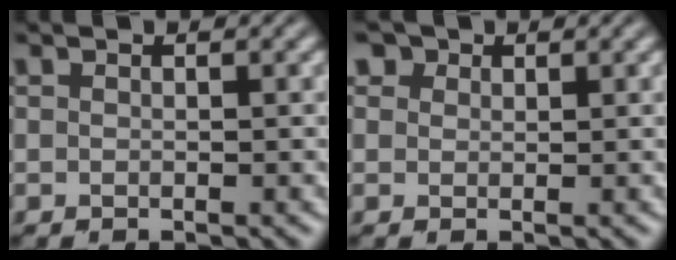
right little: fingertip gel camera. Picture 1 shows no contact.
{"total": 2.5, "force": [1.6, 1.7, 0.9], "torque": [-0.022, 0.001, 0.018]}